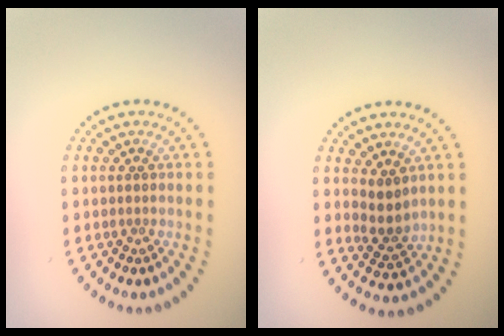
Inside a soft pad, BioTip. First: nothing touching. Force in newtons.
{"total": 2.2, "press": 1.9, "slide": 1.2}